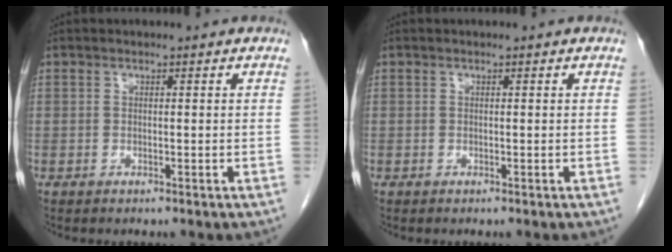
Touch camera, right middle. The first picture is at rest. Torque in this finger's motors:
{"motor_torque": [-0.22, 0.27, -0.10, -0.01]}